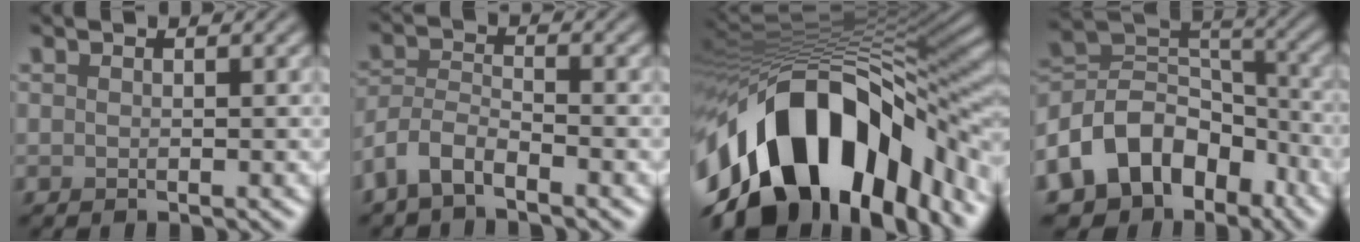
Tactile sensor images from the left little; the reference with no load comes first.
{"total": 3.7, "force": [-2.8, 1.3, 2.0], "torque": [-0.043, 0.001, -0.066]}
{"total": 16.6, "force": [-7.5, 8.8, 11.9], "torque": [-0.205, 0.013, -0.127]}
{"total": 10.8, "force": [-5.6, 7.8, 4.9], "torque": [-0.089, 0.006, -0.108]}